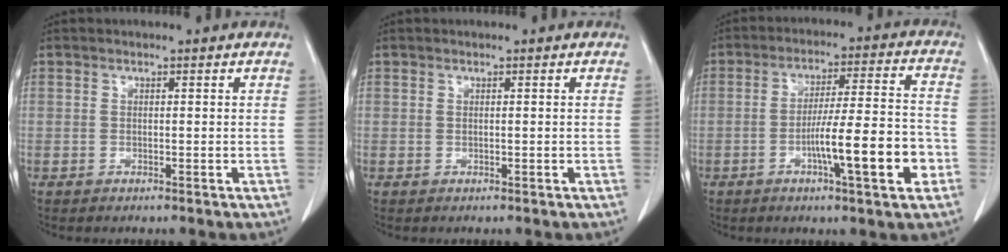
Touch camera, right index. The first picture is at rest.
{"total": 0.0}
{"total": 12.3, "force": [-4.3, 0.7, 11.5], "torque": [-0.183, 0.003, -0.068]}